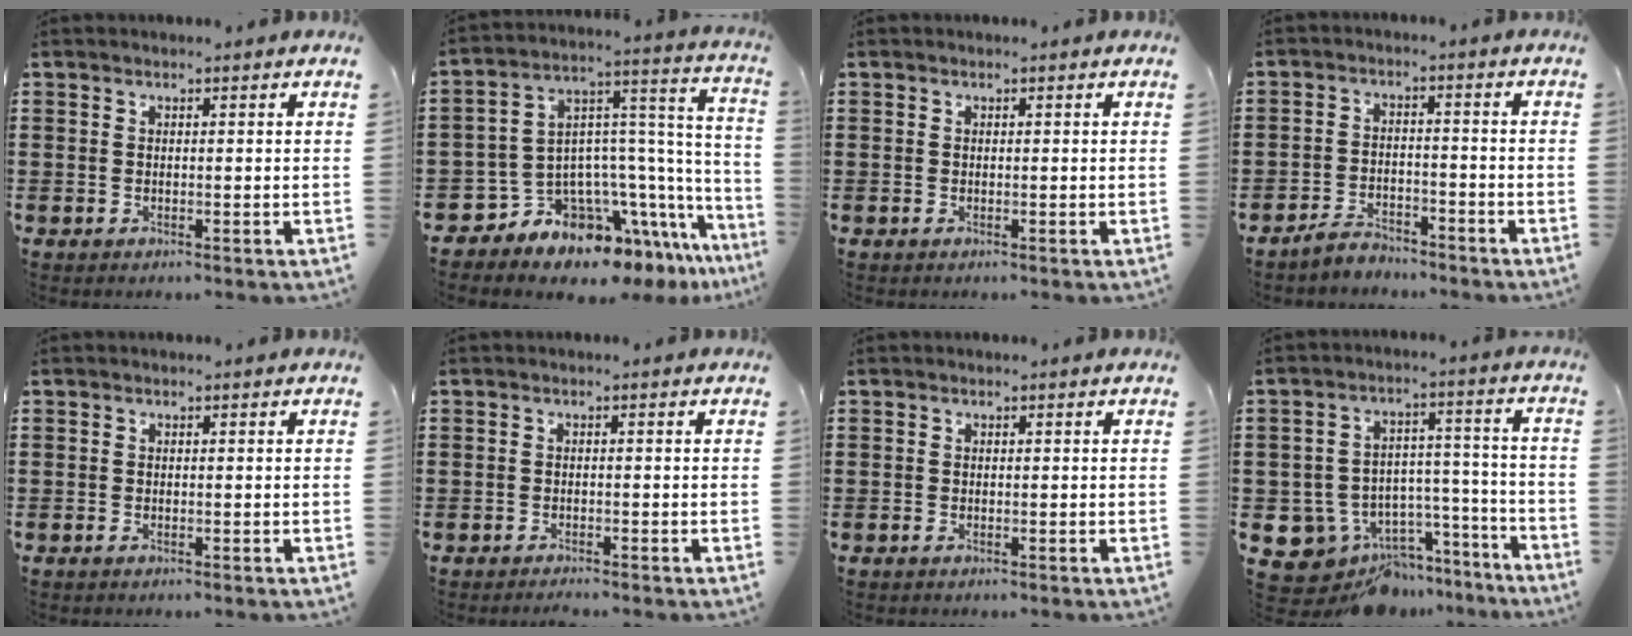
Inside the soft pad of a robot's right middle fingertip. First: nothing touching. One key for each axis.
{"total": 8.4, "fx": -6.9, "fy": 4.0, "fz": 2.3, "tx": -0.073, "ty": -0.025, "tz": -0.137}
{"total": 0.0}
{"total": 3.5, "fx": -3.4, "fy": 0.6, "fz": 0.2, "tx": -0.009, "ty": 0.007, "tz": -0.070}
{"total": 0.0}
{"total": 1.1, "fx": -1.1, "fy": 0.0, "fz": 0.1, "tx": -0.005, "ty": 0.000, "tz": -0.021}
{"total": 0.0}
{"total": 8.0, "fx": -5.9, "fy": 5.3, "fz": 1.2, "tx": -0.033, "ty": 0.017, "tz": -0.101}